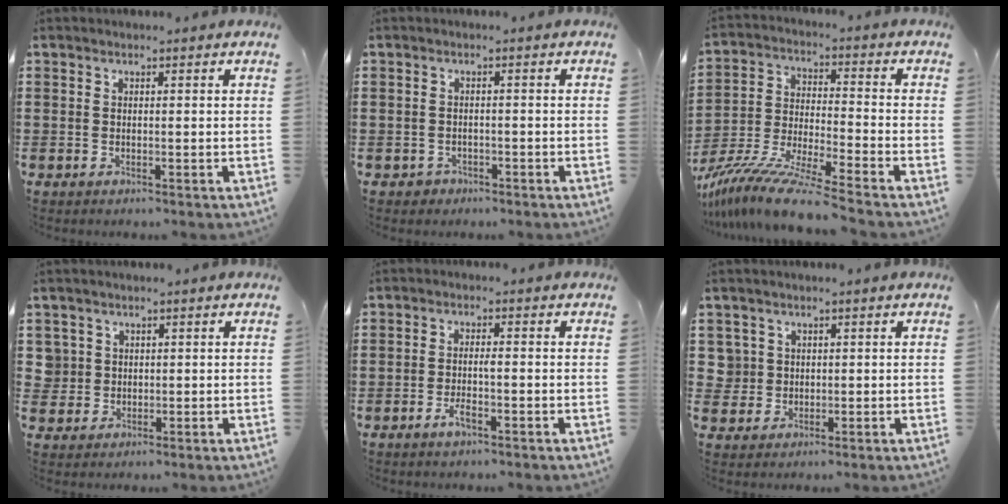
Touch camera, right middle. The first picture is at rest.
{"total": 1.1, "force": [-0.8, 0.7, 0.0], "torque": [-0.004, 0.002, -0.020]}
{"total": 10.3, "force": [-9.1, -0.4, 4.7], "torque": [-0.092, -0.003, -0.183]}
{"total": 2.9, "force": [0.5, 2.8, 0.2], "torque": [-0.019, 0.010, 0.008]}
{"total": 2.5, "force": [-1.2, 0.6, 2.1], "torque": [-0.044, 0.000, -0.024]}
{"total": 3.2, "force": [0.5, 3.1, 0.3], "torque": [-0.023, 0.011, 0.007]}